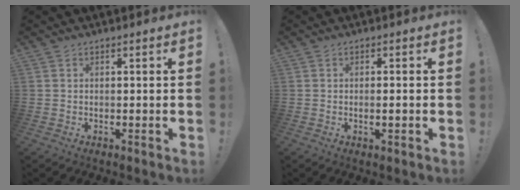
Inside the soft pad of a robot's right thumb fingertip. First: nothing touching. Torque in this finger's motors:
{"motor_torque": [-0.31, -0.13, -0.15, 0.37, 0.01]}